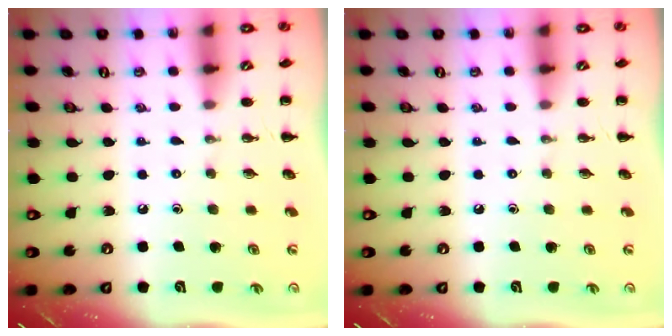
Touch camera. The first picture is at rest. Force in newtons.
{"total": 0.0}